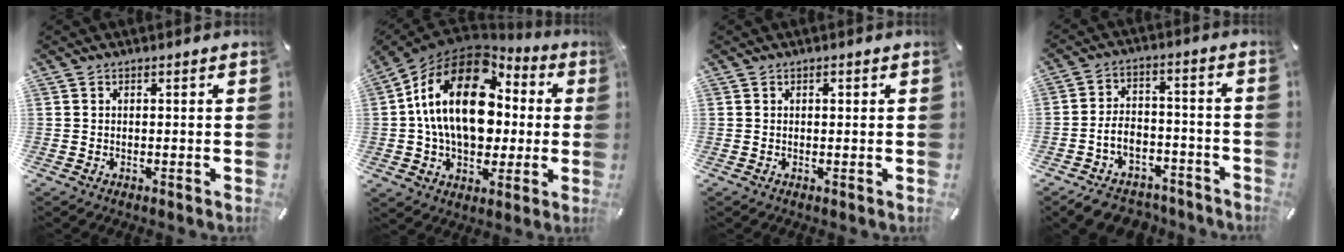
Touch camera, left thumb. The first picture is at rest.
{"total": 22.3, "force": [2.6, 15.3, 16.0], "torque": [-0.303, 0.002, 0.041]}
{"total": 0.8, "force": [0.2, 0.5, 0.5], "torque": [-0.011, 0.002, 0.002]}
{"total": 8.6, "force": [-5.0, 6.1, 3.3], "torque": [-0.058, 0.044, -0.089]}